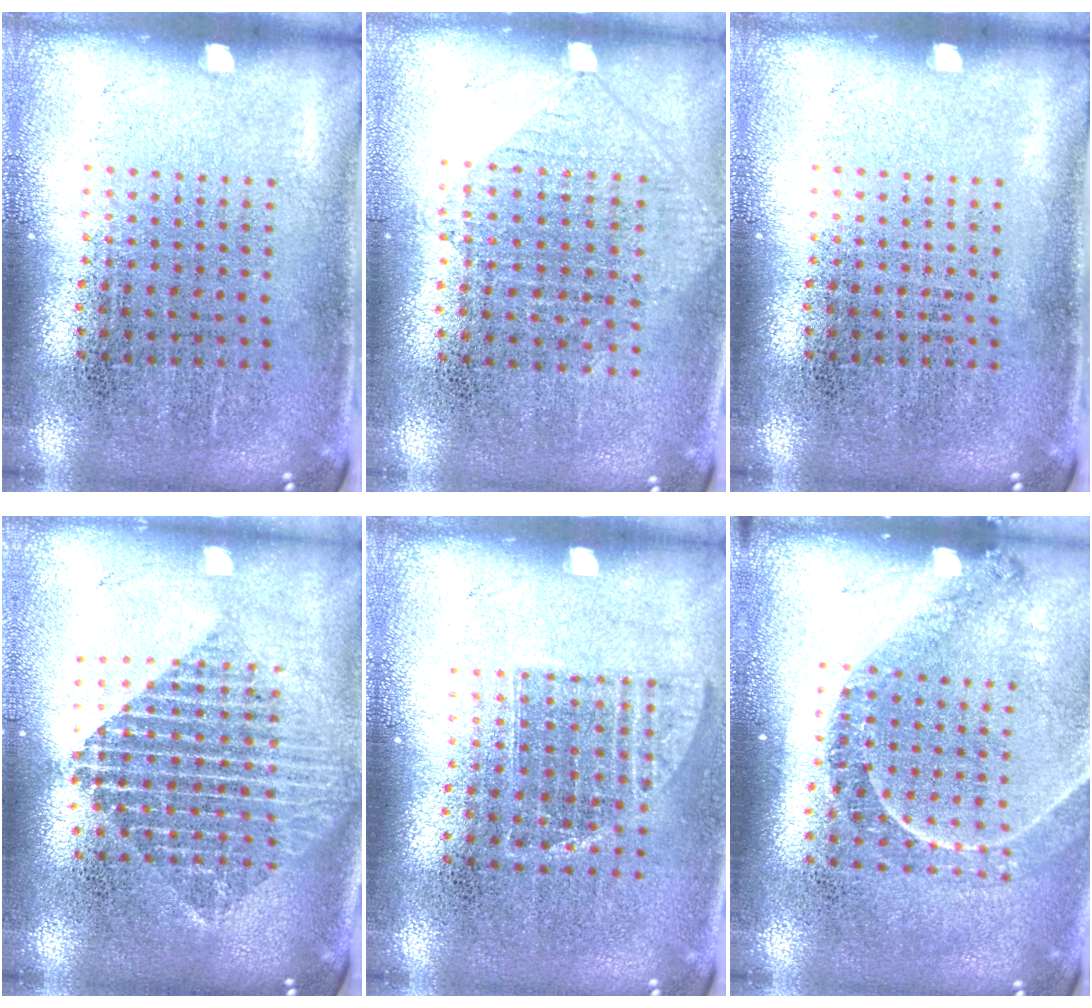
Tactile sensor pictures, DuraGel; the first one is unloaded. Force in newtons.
{"total": 1.0, "press": 0.9, "slide": 0.4}
{"total": 0.0}
{"total": 2.1, "press": 1.7, "slide": 1.2}
{"total": 0.9, "press": 0.8, "slide": 0.3}
{"total": 1.3, "press": 1.3, "slide": 0.2}